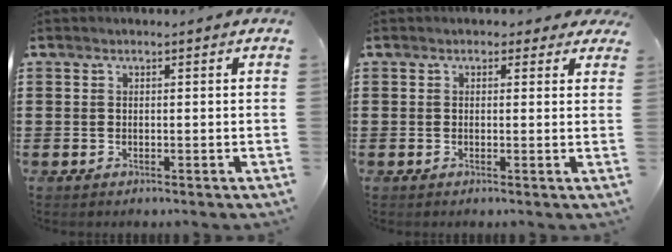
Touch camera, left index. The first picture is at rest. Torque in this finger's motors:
{"motor_torque": [0.94, -0.91, -0.03, 0.01]}